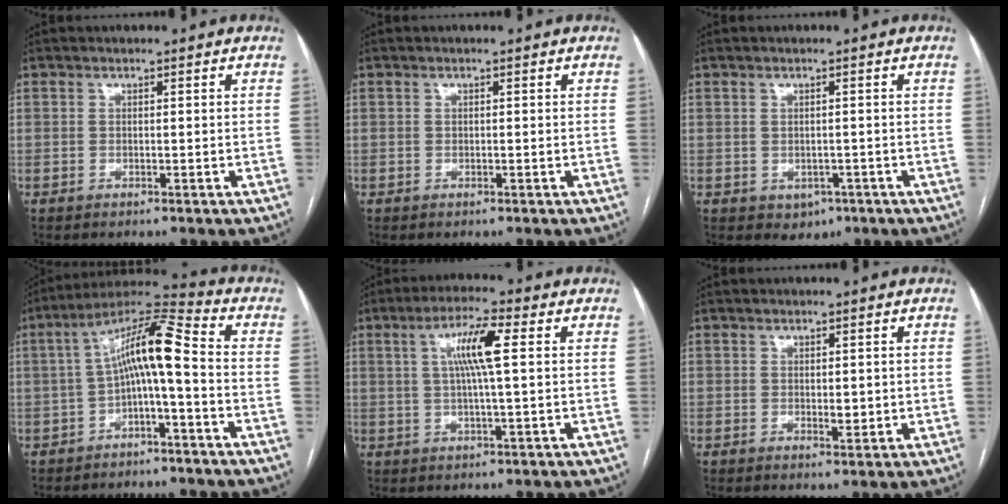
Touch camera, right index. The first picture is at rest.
{"total": 0.0}
{"total": 2.5, "force": [-1.0, 2.0, 1.2], "torque": [-0.012, 0.002, -0.002]}
{"total": 10.3, "force": [-0.9, 1.2, 10.2], "torque": [-0.179, 0.042, -0.019]}
{"total": 7.3, "force": [1.7, 0.3, 7.1], "torque": [-0.132, 0.008, 0.029]}
{"total": 2.2, "force": [0.1, 1.1, 1.9], "torque": [-0.026, -0.005, 0.005]}